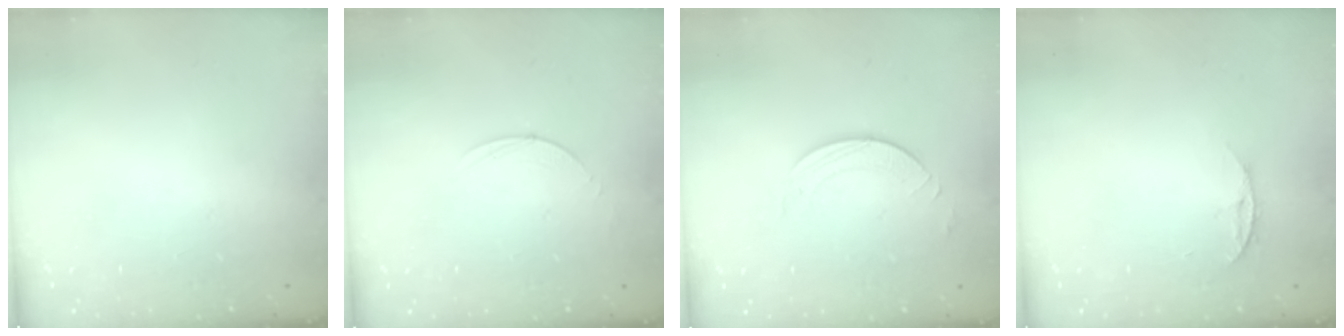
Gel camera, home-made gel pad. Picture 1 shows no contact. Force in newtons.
{"total": 3.0, "press": 3.0, "slide": 0.3}
{"total": 2.7, "press": 2.7, "slide": 0.2}
{"total": 4.4, "press": 4.4, "slide": 0.5}